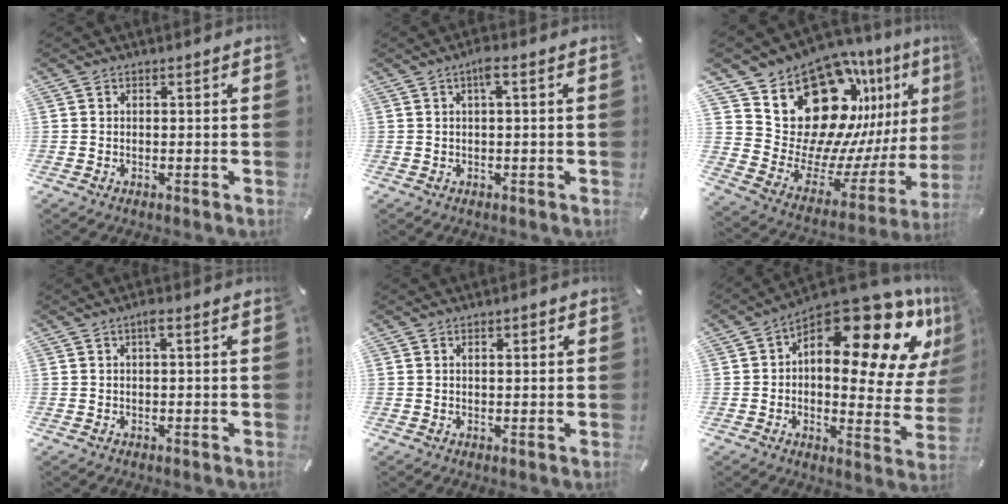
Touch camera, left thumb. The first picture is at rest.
{"total": 3.1, "force": [0.7, 0.6, 2.9], "torque": [-0.058, 0.004, 0.010]}
{"total": 21.0, "force": [12.5, 13.3, 10.5], "torque": [-0.127, -0.135, 0.245]}
{"total": 2.0, "force": [0.4, 0.4, 1.9], "torque": [-0.038, 0.003, 0.006]}
{"total": 1.5, "force": [0.5, 0.8, 1.3], "torque": [-0.026, 0.006, 0.006]}
{"total": 21.8, "force": [12.3, 9.3, 15.4], "torque": [-0.202, -0.107, 0.201]}